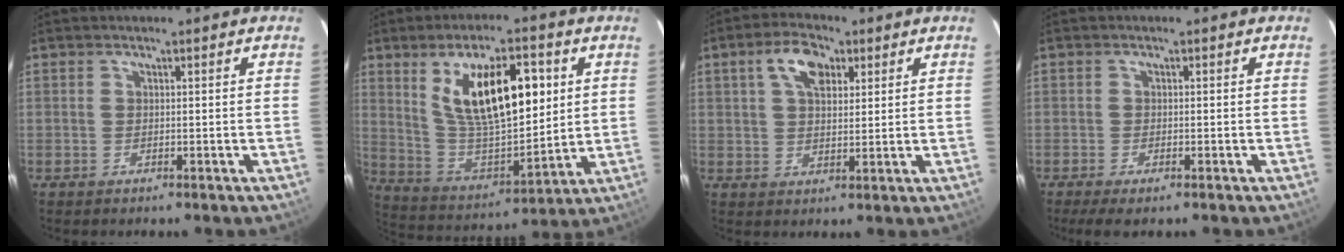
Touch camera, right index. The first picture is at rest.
{"total": 18.9, "force": [6.5, 7.4, 16.1], "torque": [-0.271, -0.001, 0.128]}
{"total": 6.7, "force": [3.0, 3.7, 4.7], "torque": [-0.081, 0.021, 0.054]}
{"total": 3.1, "force": [-2.3, 0.5, 2.1], "torque": [-0.049, -0.012, -0.039]}